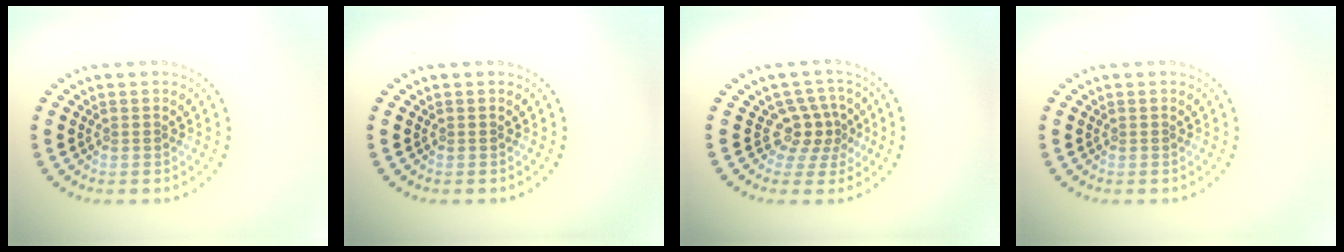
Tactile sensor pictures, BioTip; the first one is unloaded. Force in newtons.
{"total": 0.0}
{"total": 2.9, "press": 2.1, "slide": 2.0}
{"total": 0.0}